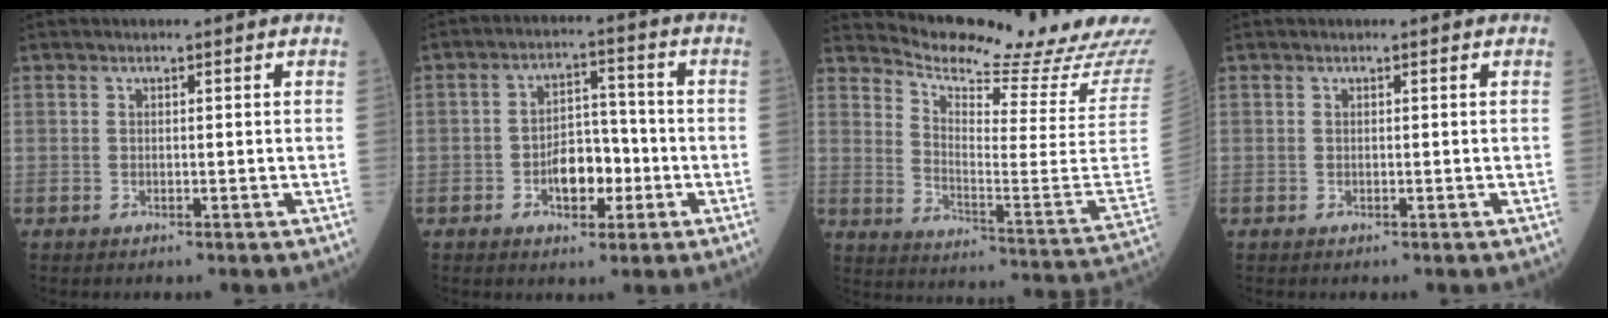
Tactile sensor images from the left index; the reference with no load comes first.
{"total": 6.5, "force": [-2.3, 3.7, 4.8], "torque": [-0.084, 0.009, -0.036]}
{"total": 23.7, "force": [22.1, 1.0, 8.4], "torque": [-0.142, -0.107, 0.287]}
{"total": 0.0}